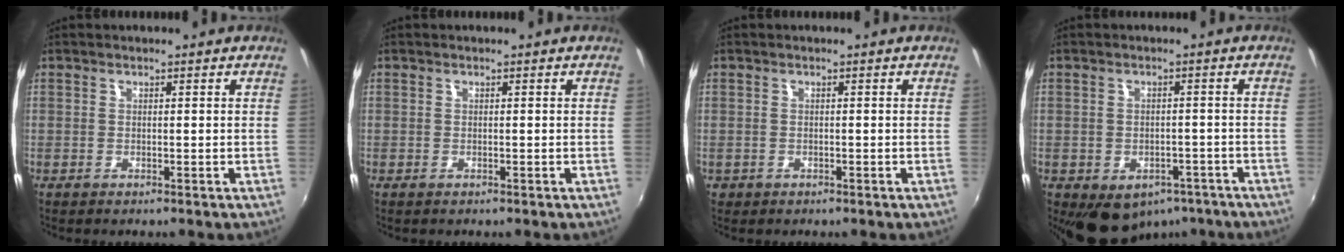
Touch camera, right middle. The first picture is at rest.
{"total": 0.0}
{"total": 1.5, "force": [-0.6, 1.2, 0.4], "torque": [-0.012, -0.005, -0.008]}
{"total": 10.7, "force": [-6.5, 7.2, 4.6], "torque": [-0.091, 0.001, -0.066]}